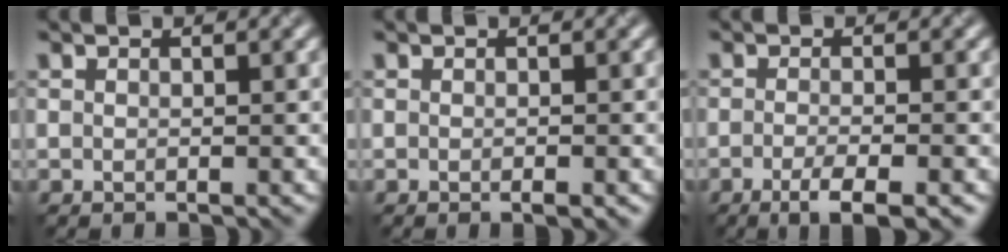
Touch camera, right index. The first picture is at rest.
{"total": 0.9, "force": [-0.4, 0.1, 0.8], "torque": [-0.011, -0.003, -0.005]}
{"total": 3.7, "force": [-1.9, 0.8, 3.0], "torque": [-0.049, -0.006, -0.037]}